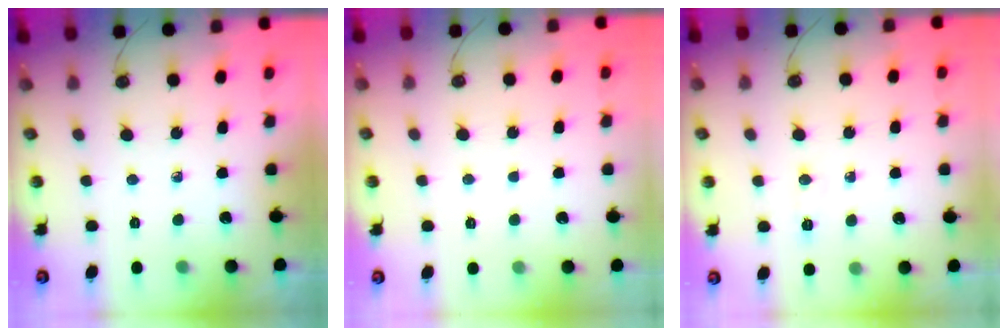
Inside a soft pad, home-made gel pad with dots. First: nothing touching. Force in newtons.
{"total": 1.1, "press": 1.1, "slide": 0.1}
{"total": 4.6, "press": 4.5, "slide": 0.8}